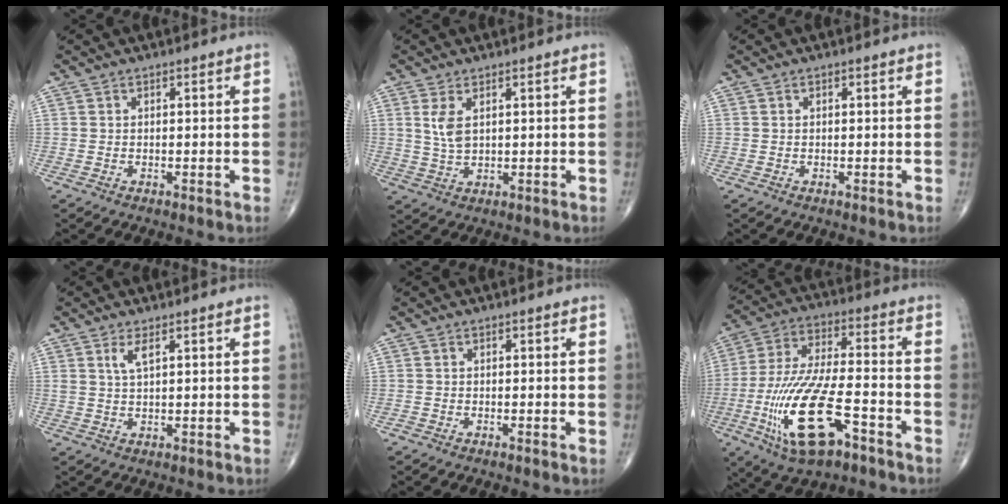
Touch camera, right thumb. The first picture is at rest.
{"total": 4.1, "force": [1.4, 2.0, 3.3], "torque": [-0.067, -0.005, 0.036]}
{"total": 0.0}
{"total": 2.8, "force": [1.3, 0.7, 2.3], "torque": [-0.054, -0.006, 0.031]}
{"total": 0.5, "force": [-0.3, 0.1, 0.4], "torque": [-0.010, -0.002, -0.009]}
{"total": 19.4, "force": [-7.8, 7.0, 16.3], "torque": [-0.344, 0.027, -0.132]}